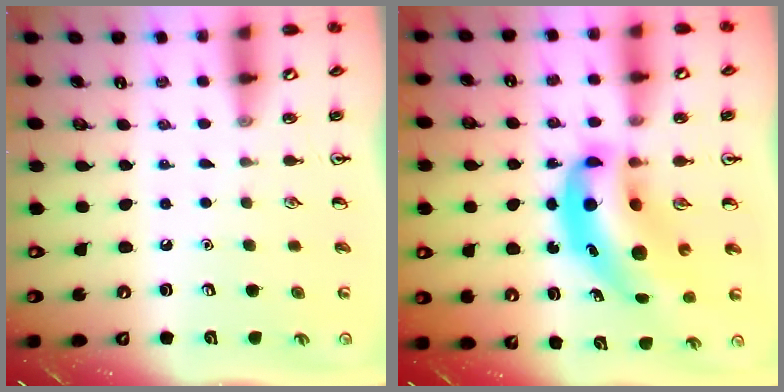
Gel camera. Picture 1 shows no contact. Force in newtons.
{"total": 12.8, "press": 12.2, "slide": 3.9}